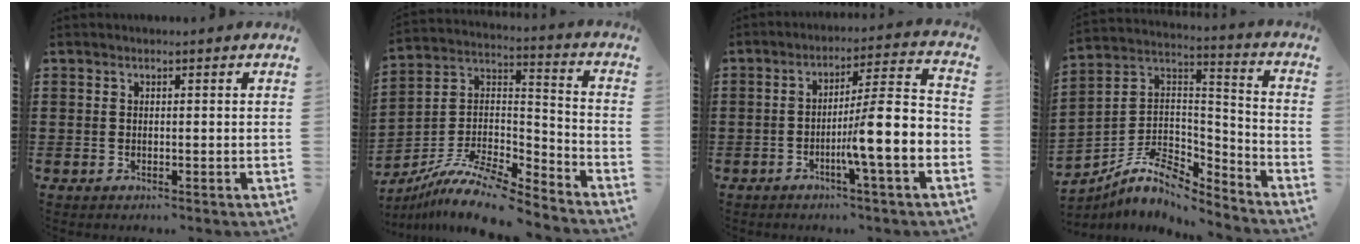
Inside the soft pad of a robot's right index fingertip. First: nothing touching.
{"total": 11.5, "force": [-9.5, 2.0, 6.1], "torque": [-0.129, 0.014, -0.191]}
{"total": 9.1, "force": [-3.2, -0.2, 8.5], "torque": [-0.129, -0.031, -0.065]}
{"total": 8.8, "force": [-6.8, 3.6, 4.2], "torque": [-0.098, 0.004, -0.135]}